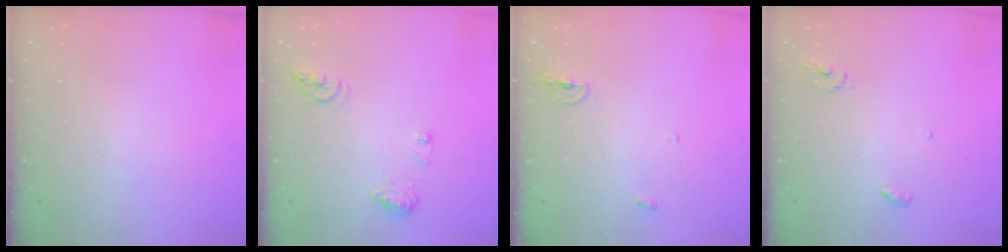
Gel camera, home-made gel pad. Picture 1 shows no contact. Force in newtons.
{"total": 10.4, "press": 10.4, "slide": 1.0}
{"total": 3.9, "press": 3.8, "slide": 0.8}
{"total": 3.5, "press": 3.5, "slide": 0.3}